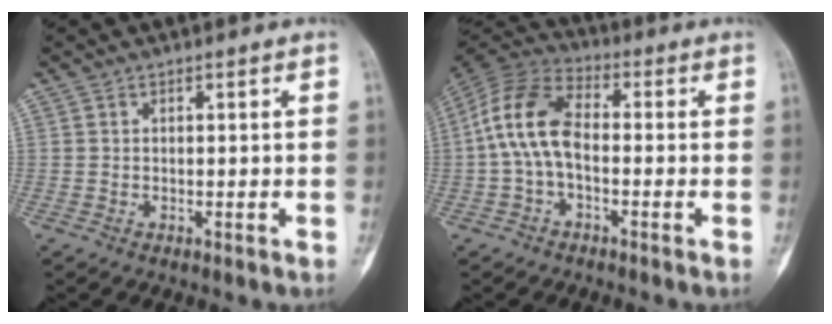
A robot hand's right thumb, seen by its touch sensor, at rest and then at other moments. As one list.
[{"total": 11.5, "force": [-0.9, 6.6, 9.3], "torque": [-0.181, 0.033, -0.028]}]